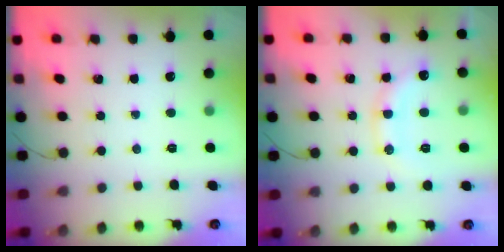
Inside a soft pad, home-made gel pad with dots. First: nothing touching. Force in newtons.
{"total": 13.5, "press": 13.5, "slide": 1.0}